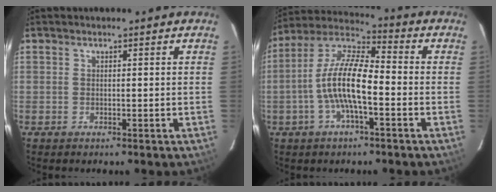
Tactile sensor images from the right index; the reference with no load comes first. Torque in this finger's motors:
{"motor_torque": [1.86, -0.28, 1.05, 0.21]}